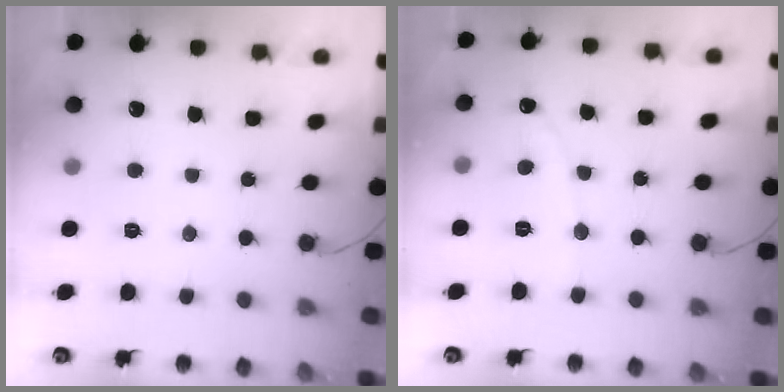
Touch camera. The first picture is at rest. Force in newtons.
{"total": 1.9, "press": 1.9, "slide": 0.1}